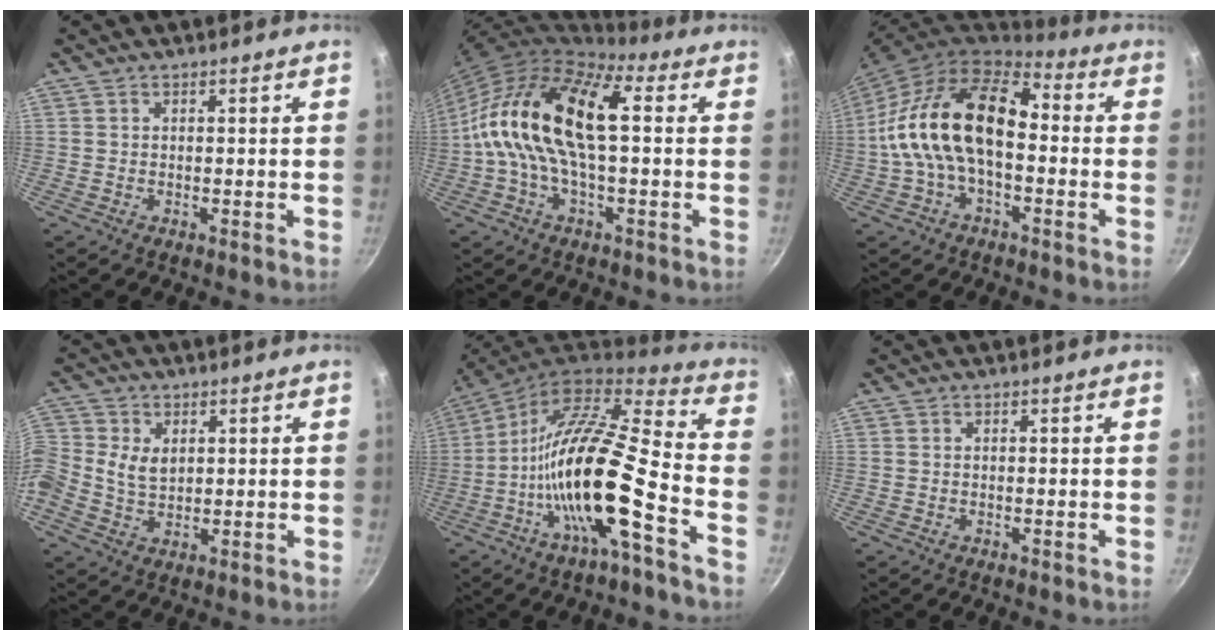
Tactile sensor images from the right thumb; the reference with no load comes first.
{"total": 18.7, "force": [2.0, 9.1, 16.2], "torque": [-0.288, 0.024, 0.015]}
{"total": 18.5, "force": [-0.7, 10.8, 15.0], "torque": [-0.258, 0.042, -0.029]}
{"total": 7.2, "force": [0.8, 5.8, 4.2], "torque": [-0.082, 0.010, 0.009]}
{"total": 19.8, "force": [-7.1, 4.8, 17.8], "torque": [-0.309, 0.043, -0.148]}
{"total": 0.0}